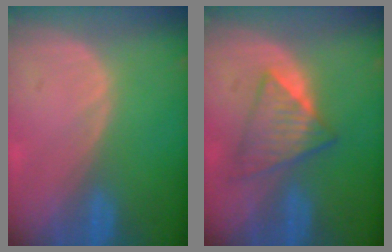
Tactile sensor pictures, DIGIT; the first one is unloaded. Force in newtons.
{"total": 5.9, "press": 5.8, "slide": 1.1}